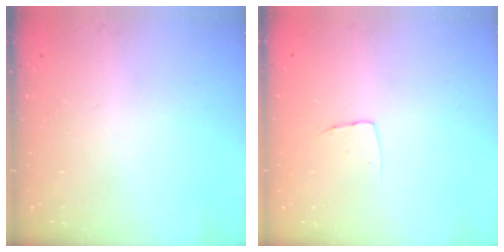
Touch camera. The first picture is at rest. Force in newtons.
{"total": 3.7, "press": 3.7, "slide": 0.2}